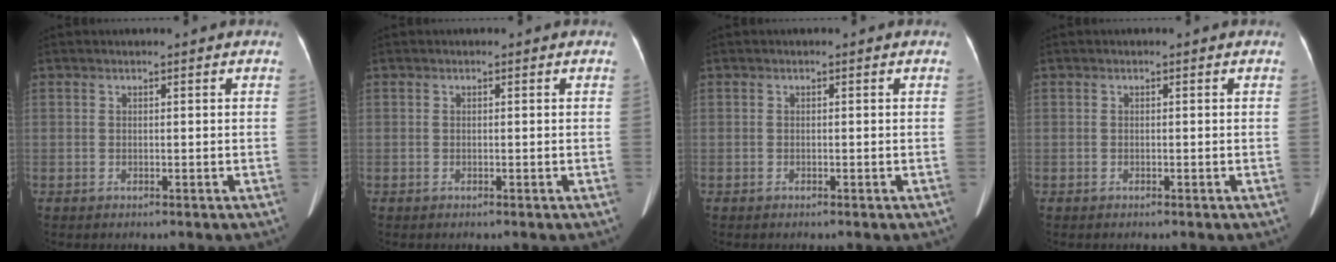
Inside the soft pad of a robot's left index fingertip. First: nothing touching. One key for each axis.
{"total": 0.0}
{"total": 0.0}
{"total": 0.0}